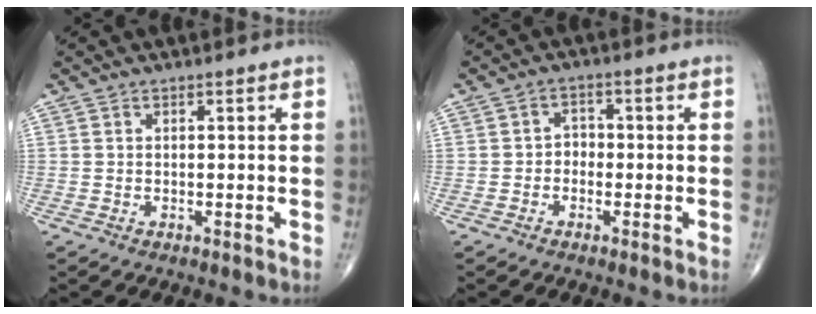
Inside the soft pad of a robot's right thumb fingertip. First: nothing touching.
{"total": 2.7, "force": [-0.8, 2.2, 1.2], "torque": [0.004, 0.014, -0.024]}